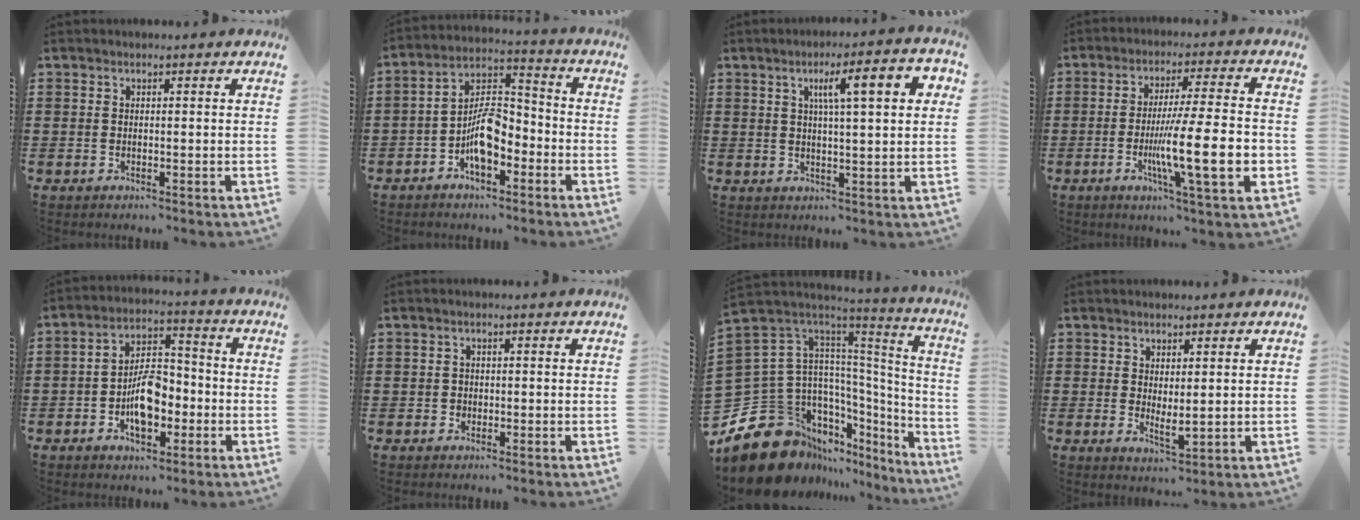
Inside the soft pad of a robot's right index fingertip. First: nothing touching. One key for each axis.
{"total": 7.4, "fx": -3.4, "fy": 3.7, "fz": 5.5, "tx": -0.103, "ty": 0.016, "tz": -0.063}
{"total": 8.0, "fx": 2.7, "fy": 1.7, "fz": 7.3, "tx": -0.133, "ty": 0.002, "tz": 0.037}
{"total": 14.9, "fx": -3.3, "fy": 2.1, "fz": 14.4, "tx": -0.247, "ty": -0.020, "tz": -0.062}
{"total": 7.8, "fx": -2.3, "fy": 4.3, "fz": 6.1, "tx": -0.101, "ty": 0.005, "tz": -0.045}
{"total": 0.9, "fx": -0.2, "fy": 0.8, "fz": 0.2, "tx": -0.007, "ty": 0.002, "tz": -0.006}
{"total": 18.1, "fx": -11.2, "fy": 10.8, "fz": 9.3, "tx": -0.213, "ty": -0.014, "tz": -0.182}
{"total": 2.3, "fx": 0.8, "fy": 1.0, "fz": 1.9, "tx": -0.036, "ty": 0.000, "tz": 0.018}